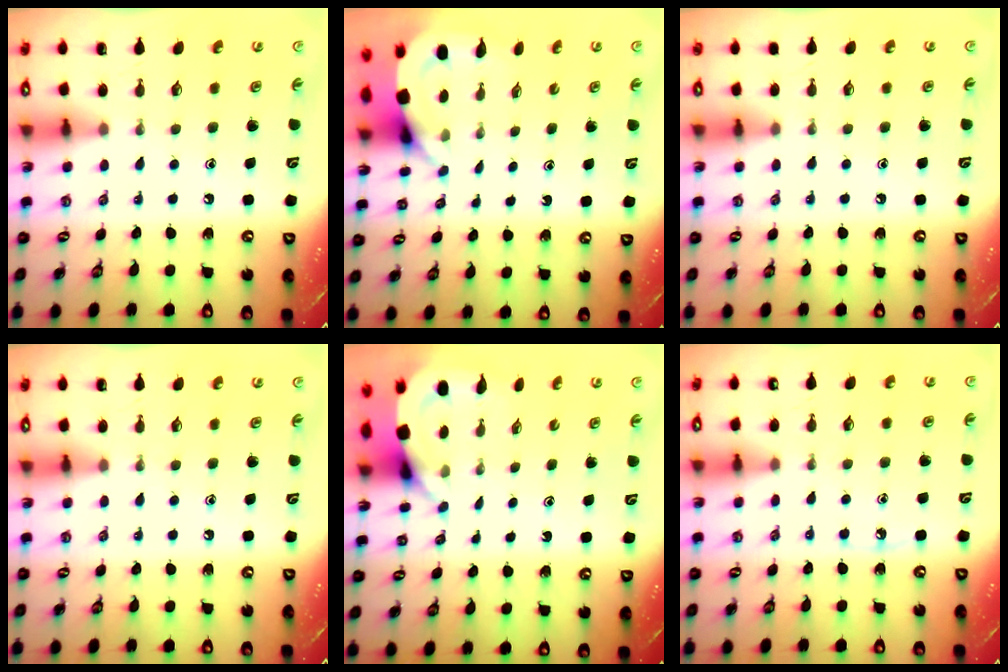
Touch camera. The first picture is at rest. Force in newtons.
{"total": 3.5, "press": 3.5, "slide": 0.2}
{"total": 3.5, "press": 3.5, "slide": 0.6}
{"total": 0.0}
{"total": 3.9, "press": 3.9, "slide": 0.2}
{"total": 3.4, "press": 3.4, "slide": 0.5}